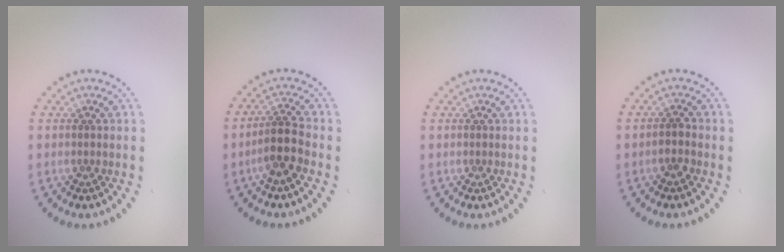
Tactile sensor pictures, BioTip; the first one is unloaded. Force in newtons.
{"total": 2.8, "press": 2.5, "slide": 1.4}
{"total": 0.0}
{"total": 1.3, "press": 1.1, "slide": 0.7}